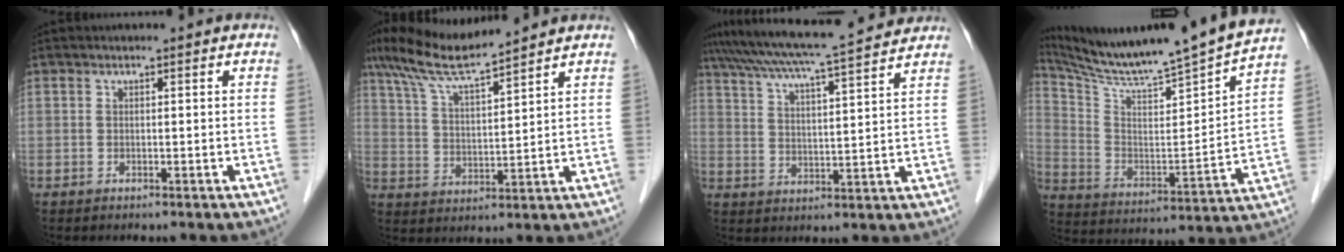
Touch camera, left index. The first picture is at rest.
{"total": 9.9, "force": [8.6, -0.4, 5.0], "torque": [-0.100, 0.017, 0.160]}
{"total": 15.8, "force": [14.1, -0.6, 7.1], "torque": [-0.130, 0.017, 0.202]}
{"total": 21.2, "force": [19.1, -1.7, 9.1], "torque": [-0.163, -0.057, 0.297]}